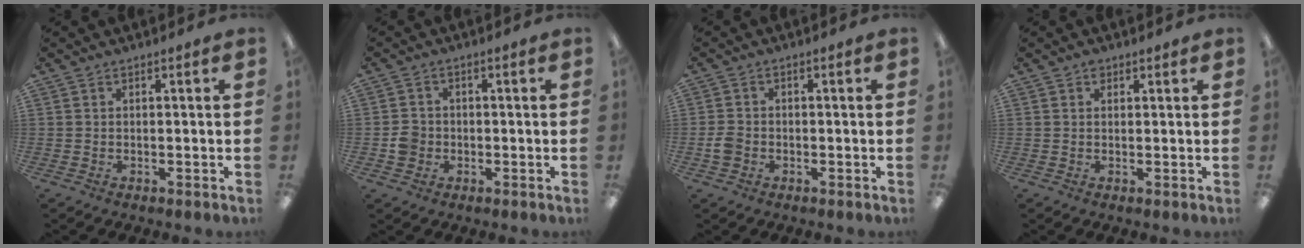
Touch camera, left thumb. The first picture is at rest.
{"total": 3.9, "force": [-0.9, 3.7, 1.1], "torque": [-0.011, 0.005, -0.017]}
{"total": 3.0, "force": [-1.0, 2.5, 1.5], "torque": [-0.024, 0.007, -0.018]}
{"total": 1.4, "force": [0.9, 1.0, 0.5], "torque": [-0.003, -0.002, 0.015]}